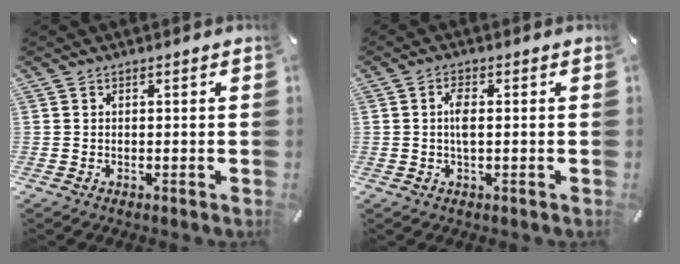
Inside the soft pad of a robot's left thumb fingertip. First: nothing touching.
{"total": 3.6, "force": [0.1, 1.2, 3.4], "torque": [-0.073, -0.001, -0.003]}